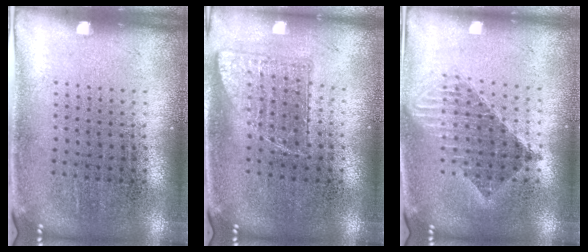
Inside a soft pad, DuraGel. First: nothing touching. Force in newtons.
{"total": 0.8, "press": 0.8, "slide": 0.2}
{"total": 1.6, "press": 1.4, "slide": 0.9}